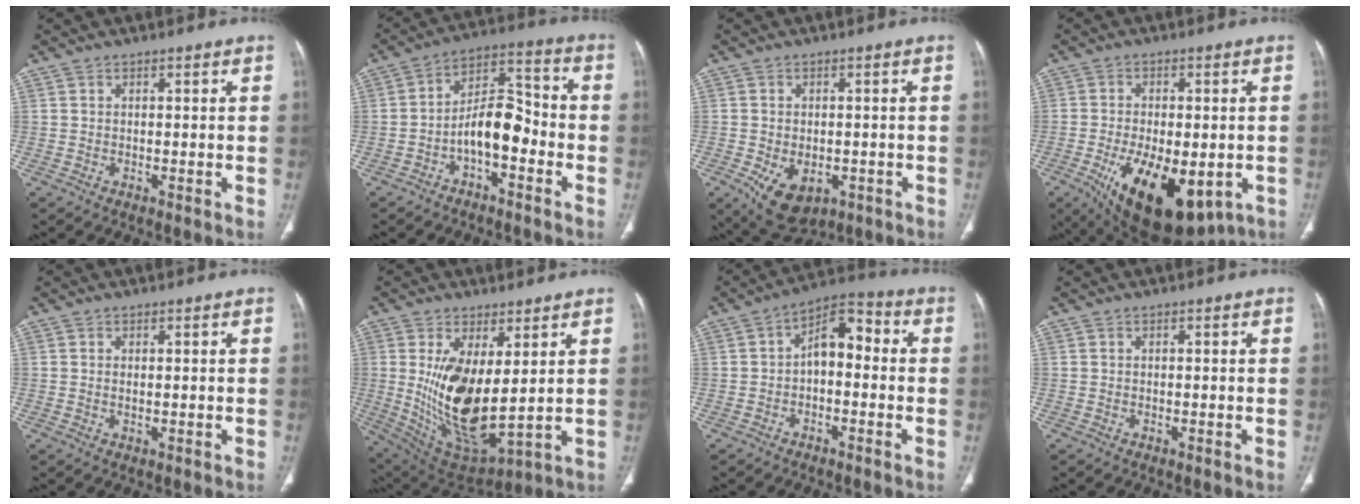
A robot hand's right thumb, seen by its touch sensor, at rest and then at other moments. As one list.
[{"total": 9.8, "force": [-3.5, 4.9, 7.7], "torque": [-0.114, 0.051, -0.065]}, {"total": 8.8, "force": [-3.4, 5.7, 5.8], "torque": [-0.085, 0.003, -0.036]}, {"total": 19.4, "force": [-7.2, 9.5, 15.3], "torque": [-0.228, -0.012, -0.087]}, {"total": 0.7, "force": [0.1, 0.2, 0.6], "torque": [-0.017, 0.000, 0.006]}, {"total": 16.6, "force": [2.4, 7.1, 14.8], "torque": [-0.268, -0.037, 0.072]}, {"total": 8.4, "force": [-0.3, 4.9, 6.8], "torque": [-0.084, 0.038, -0.020]}, {"total": 0.0}]